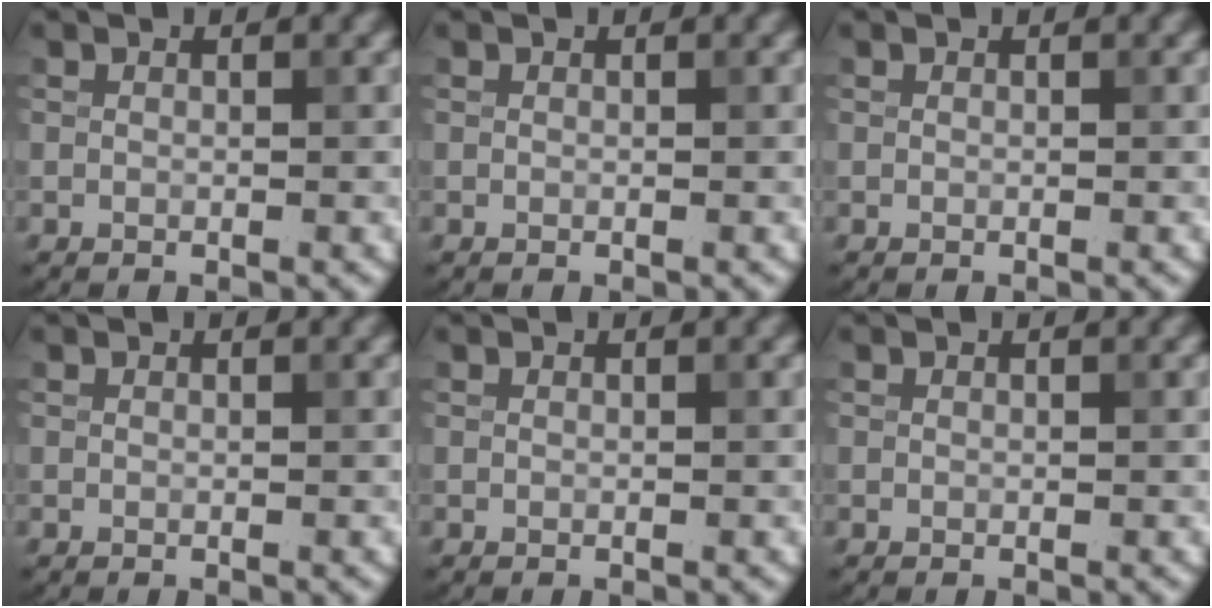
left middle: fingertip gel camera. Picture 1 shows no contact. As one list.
[{"total": 0.0}, {"total": 0.0}, {"total": 0.0}, {"total": 0.0}, {"total": 0.0}]